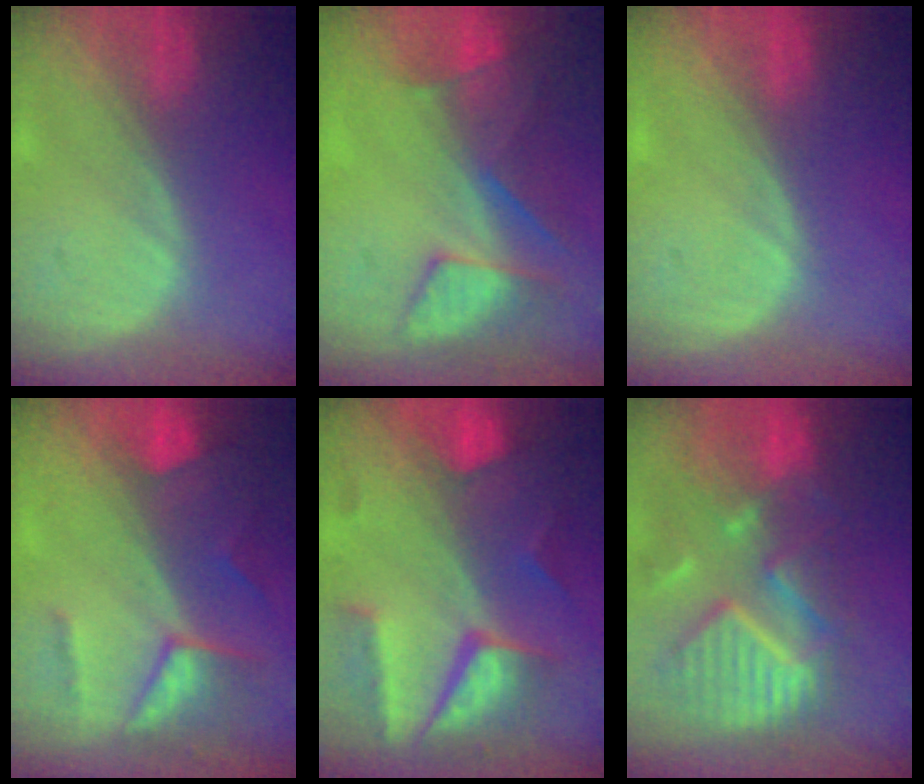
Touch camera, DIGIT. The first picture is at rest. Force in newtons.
{"total": 8.3, "press": 7.2, "slide": 4.1}
{"total": 0.0}
{"total": 7.4, "press": 6.5, "slide": 3.4}
{"total": 9.6, "press": 8.3, "slide": 4.9}
{"total": 12.1, "press": 10.5, "slide": 6.0}